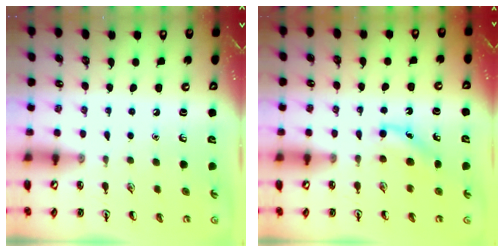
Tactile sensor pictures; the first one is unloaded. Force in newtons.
{"total": 3.7, "press": 3.5, "slide": 1.2}